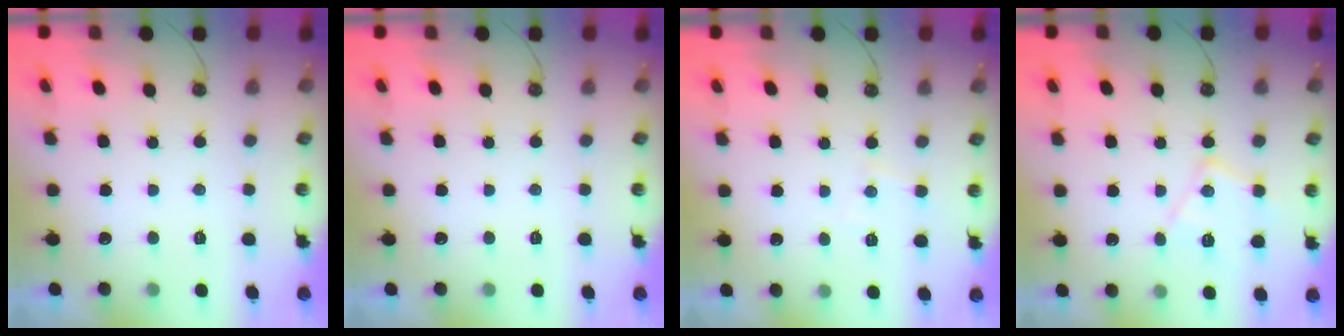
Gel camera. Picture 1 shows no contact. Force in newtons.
{"total": 0.0}
{"total": 5.0, "press": 4.9, "slide": 0.7}
{"total": 11.6, "press": 11.6, "slide": 0.7}